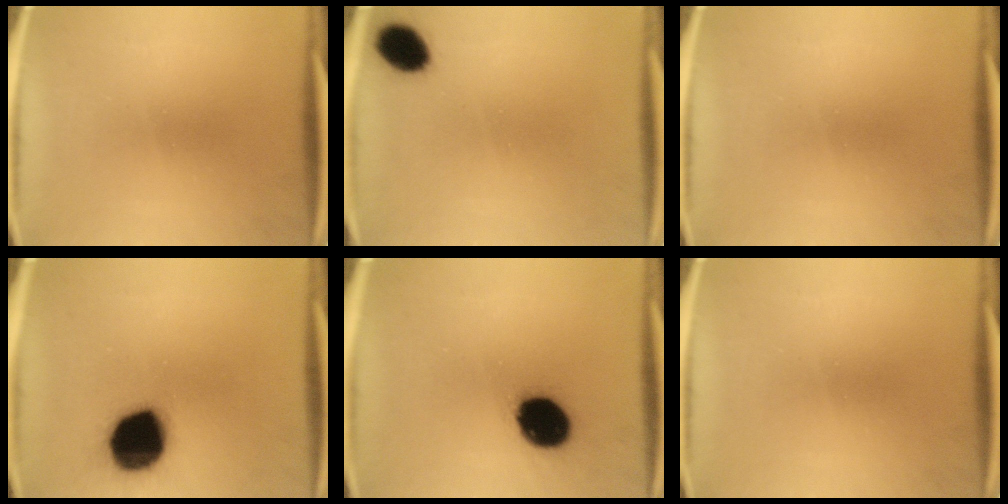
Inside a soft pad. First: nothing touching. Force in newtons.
{"total": 7.0}
{"total": 0.0}
{"total": 19.5}
{"total": 14.8}
{"total": 0.0}